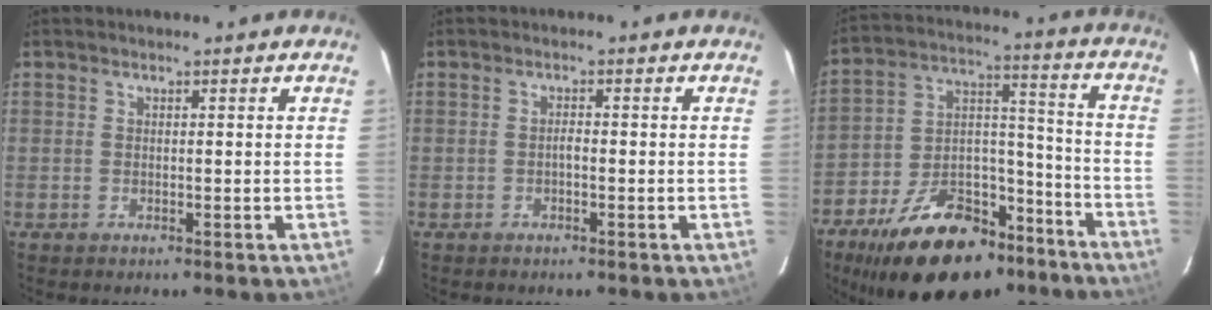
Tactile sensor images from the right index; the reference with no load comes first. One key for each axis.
{"total": 1.0, "fx": -0.5, "fy": 0.3, "fz": 0.8, "tx": -0.014, "ty": 0.006, "tz": -0.011}
{"total": 23.1, "fx": -15.8, "fy": 12.0, "fz": 12.0, "tx": -0.228, "ty": 0.046, "tz": -0.230}